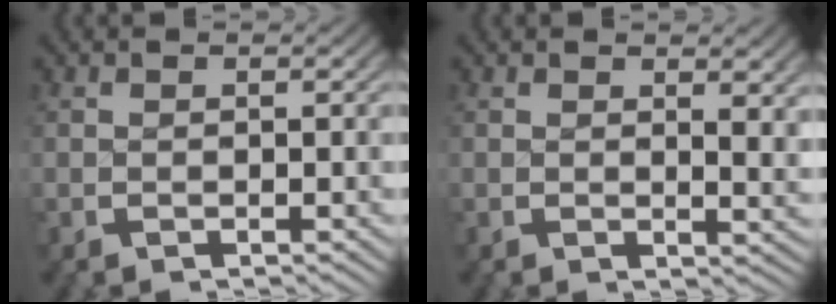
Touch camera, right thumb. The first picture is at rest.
{"total": 2.0, "force": [1.1, 0.4, 1.7], "torque": [-0.017, -0.006, 0.015]}